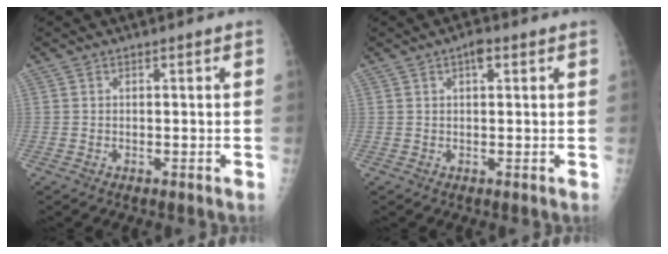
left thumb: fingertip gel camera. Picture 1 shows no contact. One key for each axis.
{"total": 2.4, "fx": 1.1, "fy": 1.0, "fz": 1.8, "tx": -0.024, "ty": 0.000, "tz": 0.013}